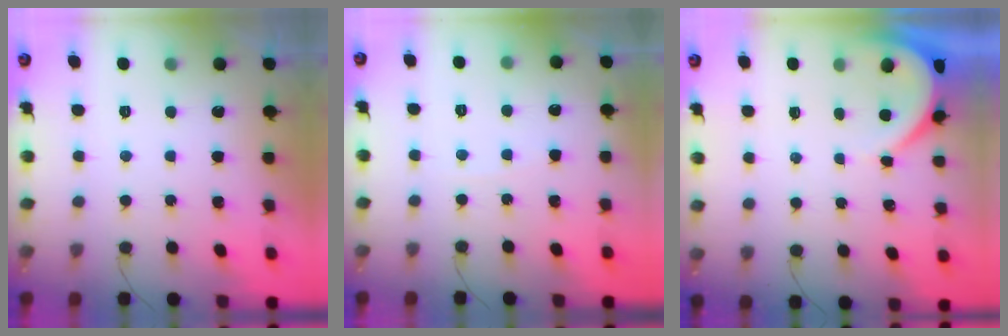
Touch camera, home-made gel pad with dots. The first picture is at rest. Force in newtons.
{"total": 2.8, "press": 2.8, "slide": 0.3}
{"total": 3.5, "press": 3.4, "slide": 0.5}